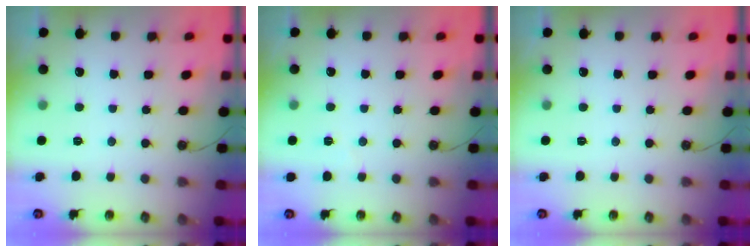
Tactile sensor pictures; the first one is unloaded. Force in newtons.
{"total": 3.0, "press": 2.8, "slide": 1.0}
{"total": 0.0}